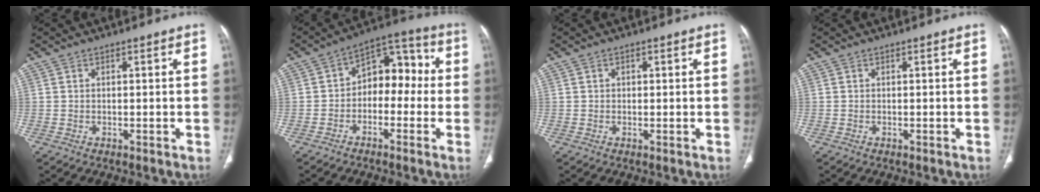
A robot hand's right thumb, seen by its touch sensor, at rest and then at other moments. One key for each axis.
{"total": 10.3, "fx": -1.0, "fy": 7.1, "fz": 7.5, "tx": -0.057, "ty": 0.051, "tz": -0.033}
{"total": 0.8, "fx": 0.2, "fy": 0.6, "fz": 0.3, "tx": 0.000, "ty": 0.001, "tz": 0.002}
{"total": 0.0}